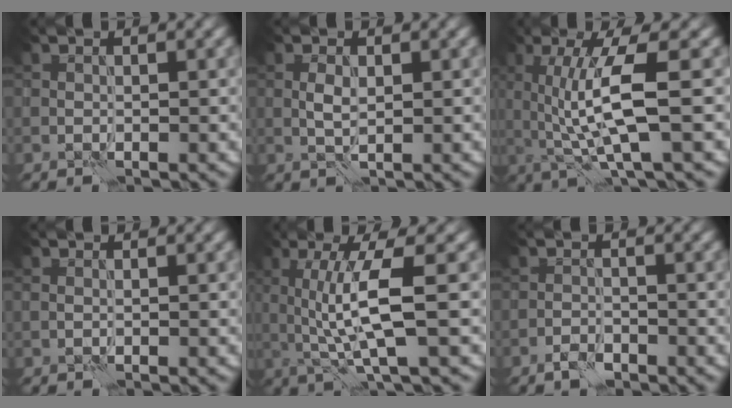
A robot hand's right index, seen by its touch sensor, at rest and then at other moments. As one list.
[{"total": 1.6, "force": [0.2, 0.6, 1.4], "torque": [-0.030, 0.003, 0.003]}, {"total": 6.5, "force": [0.3, 1.1, 6.4], "torque": [-0.124, -0.006, 0.011]}, {"total": 0.7, "force": [-0.1, 0.6, 0.4], "torque": [-0.007, 0.001, 0.000]}, {"total": 5.8, "force": [0.3, 0.9, 5.7], "torque": [-0.116, -0.004, 0.010]}, {"total": 1.5, "force": [-1.2, 0.6, 0.7], "torque": [-0.011, 0.004, -0.026]}]